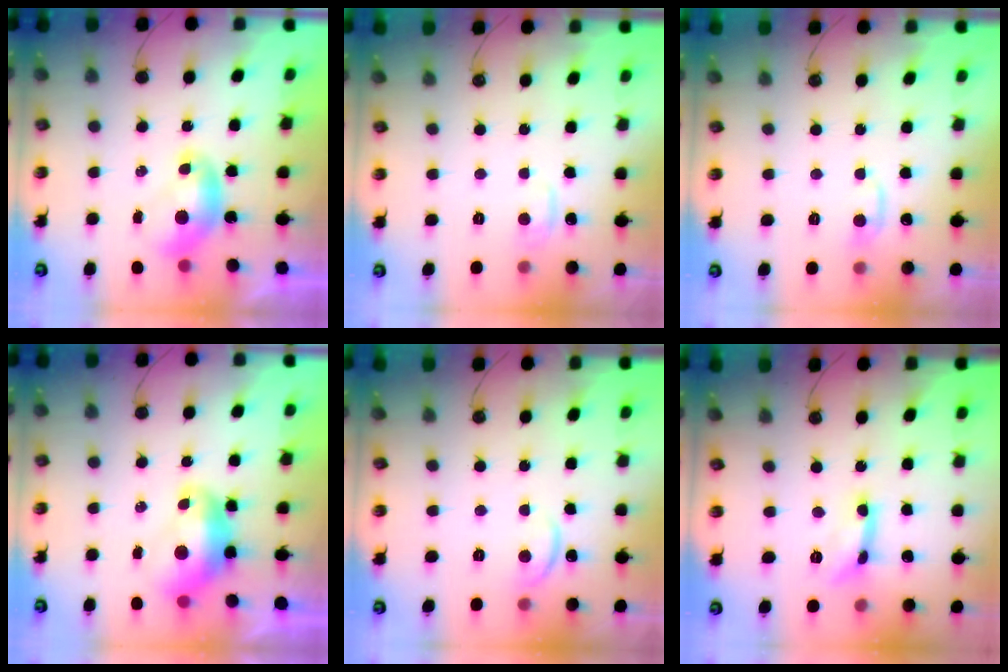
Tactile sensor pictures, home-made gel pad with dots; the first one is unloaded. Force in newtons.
{"total": 0.9, "press": 0.0, "slide": 0.9}
{"total": 1.0, "press": 0.6, "slide": 0.9}
{"total": 1.7, "press": 1.6, "slide": 0.6}
{"total": 2.1, "press": 2.0, "slide": 0.5}
{"total": 2.7, "press": 2.7, "slide": 0.3}